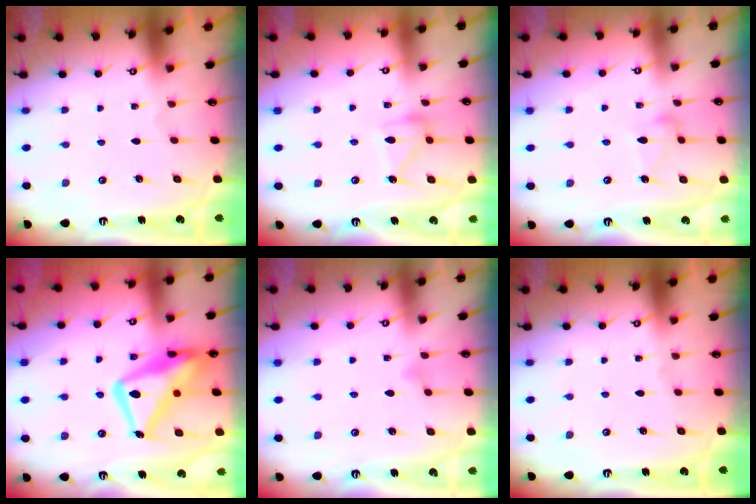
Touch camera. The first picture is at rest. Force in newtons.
{"total": 13.1, "press": 13.1, "slide": 0.7}
{"total": 7.8, "press": 7.8, "slide": 0.3}
{"total": 19.6, "press": 19.5, "slide": 1.7}
{"total": 3.9, "press": 3.9, "slide": 0.2}
{"total": 0.0}